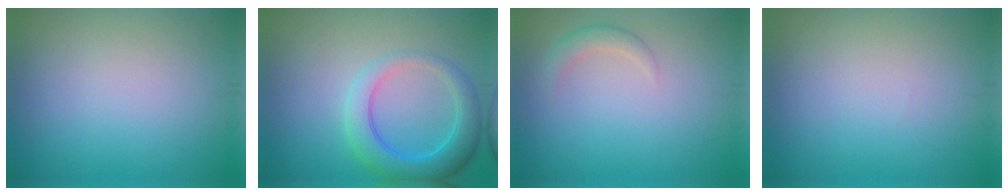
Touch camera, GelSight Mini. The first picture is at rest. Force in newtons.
{"total": 4.8, "press": 4.8, "slide": 0.3}
{"total": 1.5, "press": 1.5, "slide": 0.1}
{"total": 0.0}